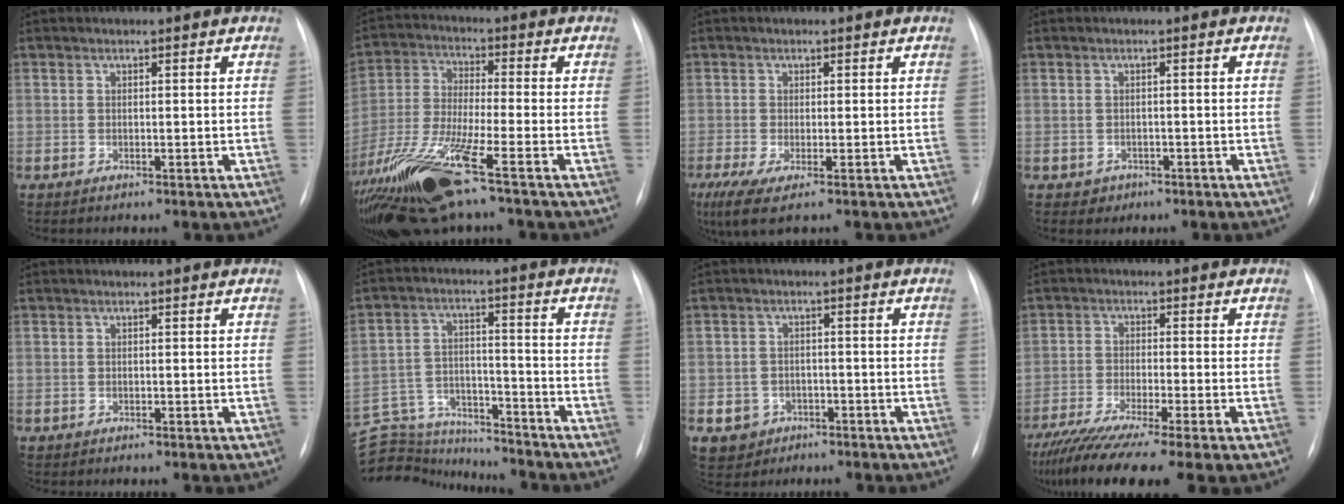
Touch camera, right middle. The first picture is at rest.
{"total": 15.2, "force": [-9.2, 1.4, 12.0], "torque": [-0.260, -0.036, -0.171]}
{"total": 5.4, "force": [-3.1, 0.9, 4.3], "torque": [-0.082, -0.019, -0.056]}
{"total": 1.6, "force": [-0.8, 1.4, 0.1], "torque": [0.000, 0.006, -0.009]}
{"total": 0.0}
{"total": 16.9, "force": [-16.2, 3.0, 3.4], "torque": [-0.075, 0.024, -0.250]}
{"total": 4.2, "force": [-1.9, 3.7, 0.4], "torque": [-0.005, 0.010, -0.025]}
{"total": 14.4, "force": [-10.5, 0.7, 9.8], "torque": [-0.167, -0.041, -0.174]}